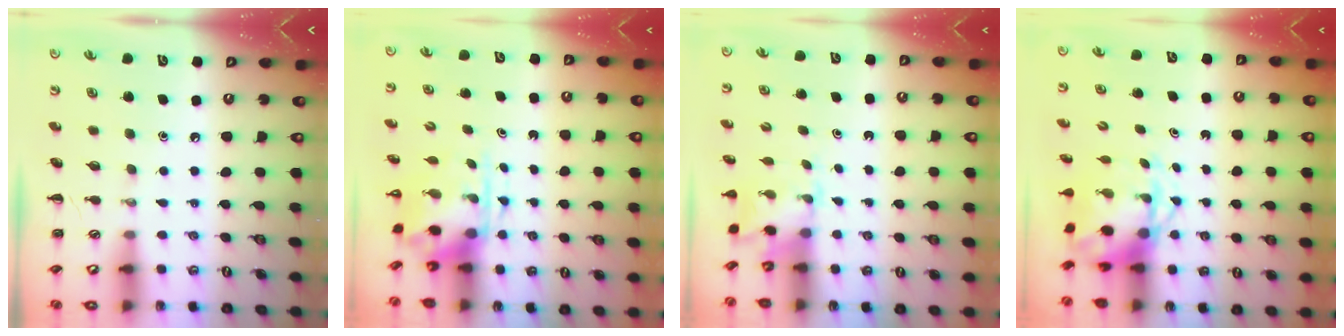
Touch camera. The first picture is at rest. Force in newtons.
{"total": 3.8, "press": 3.7, "slide": 0.9}
{"total": 1.7, "press": 1.6, "slide": 0.5}
{"total": 5.4, "press": 5.3, "slide": 0.7}